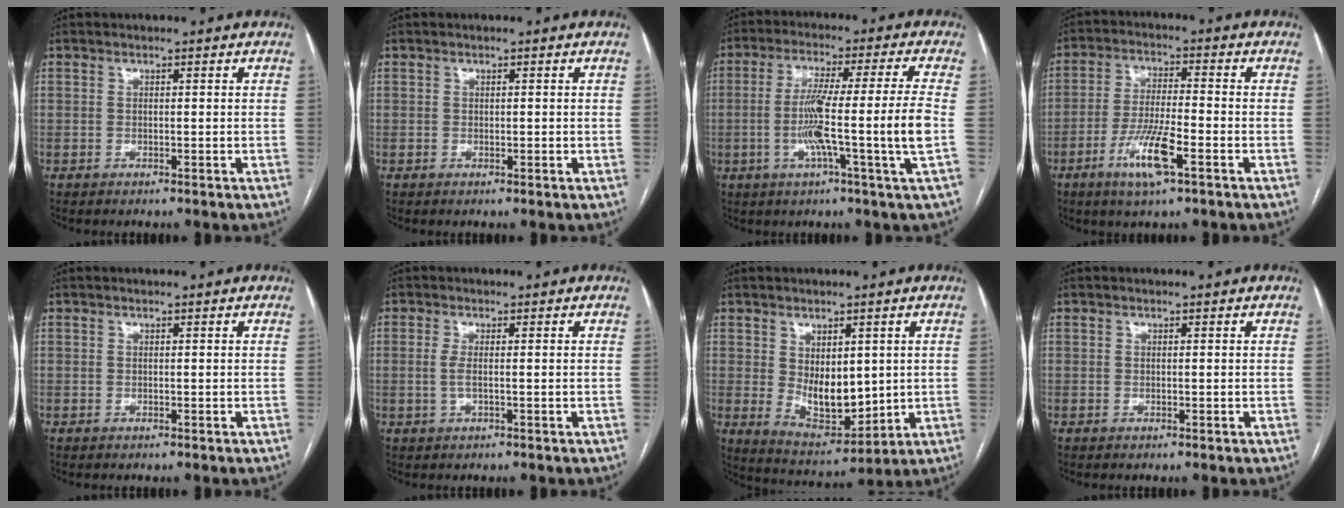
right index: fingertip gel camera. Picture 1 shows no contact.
{"total": 0.0}
{"total": 13.1, "force": [-2.5, -2.2, 12.7], "torque": [-0.222, -0.005, -0.047]}
{"total": 8.7, "force": [-4.2, 1.0, 7.5], "torque": [-0.150, -0.011, -0.076]}
{"total": 0.0}
{"total": 2.0, "force": [-0.2, 0.3, 1.9], "torque": [-0.046, -0.001, -0.005]}
{"total": 9.0, "force": [0.8, 4.8, 7.6], "torque": [-0.130, -0.007, 0.036]}
{"total": 0.0}